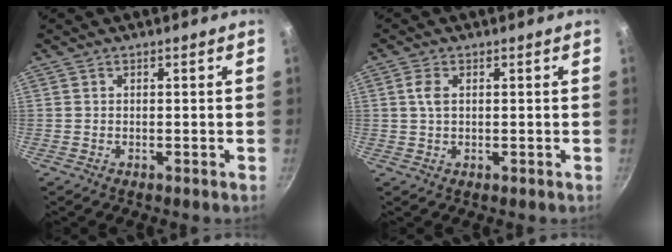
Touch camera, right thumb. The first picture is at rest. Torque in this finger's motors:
{"motor_torque": [0.19, 0.02, 0.39, -0.17, 0.12]}